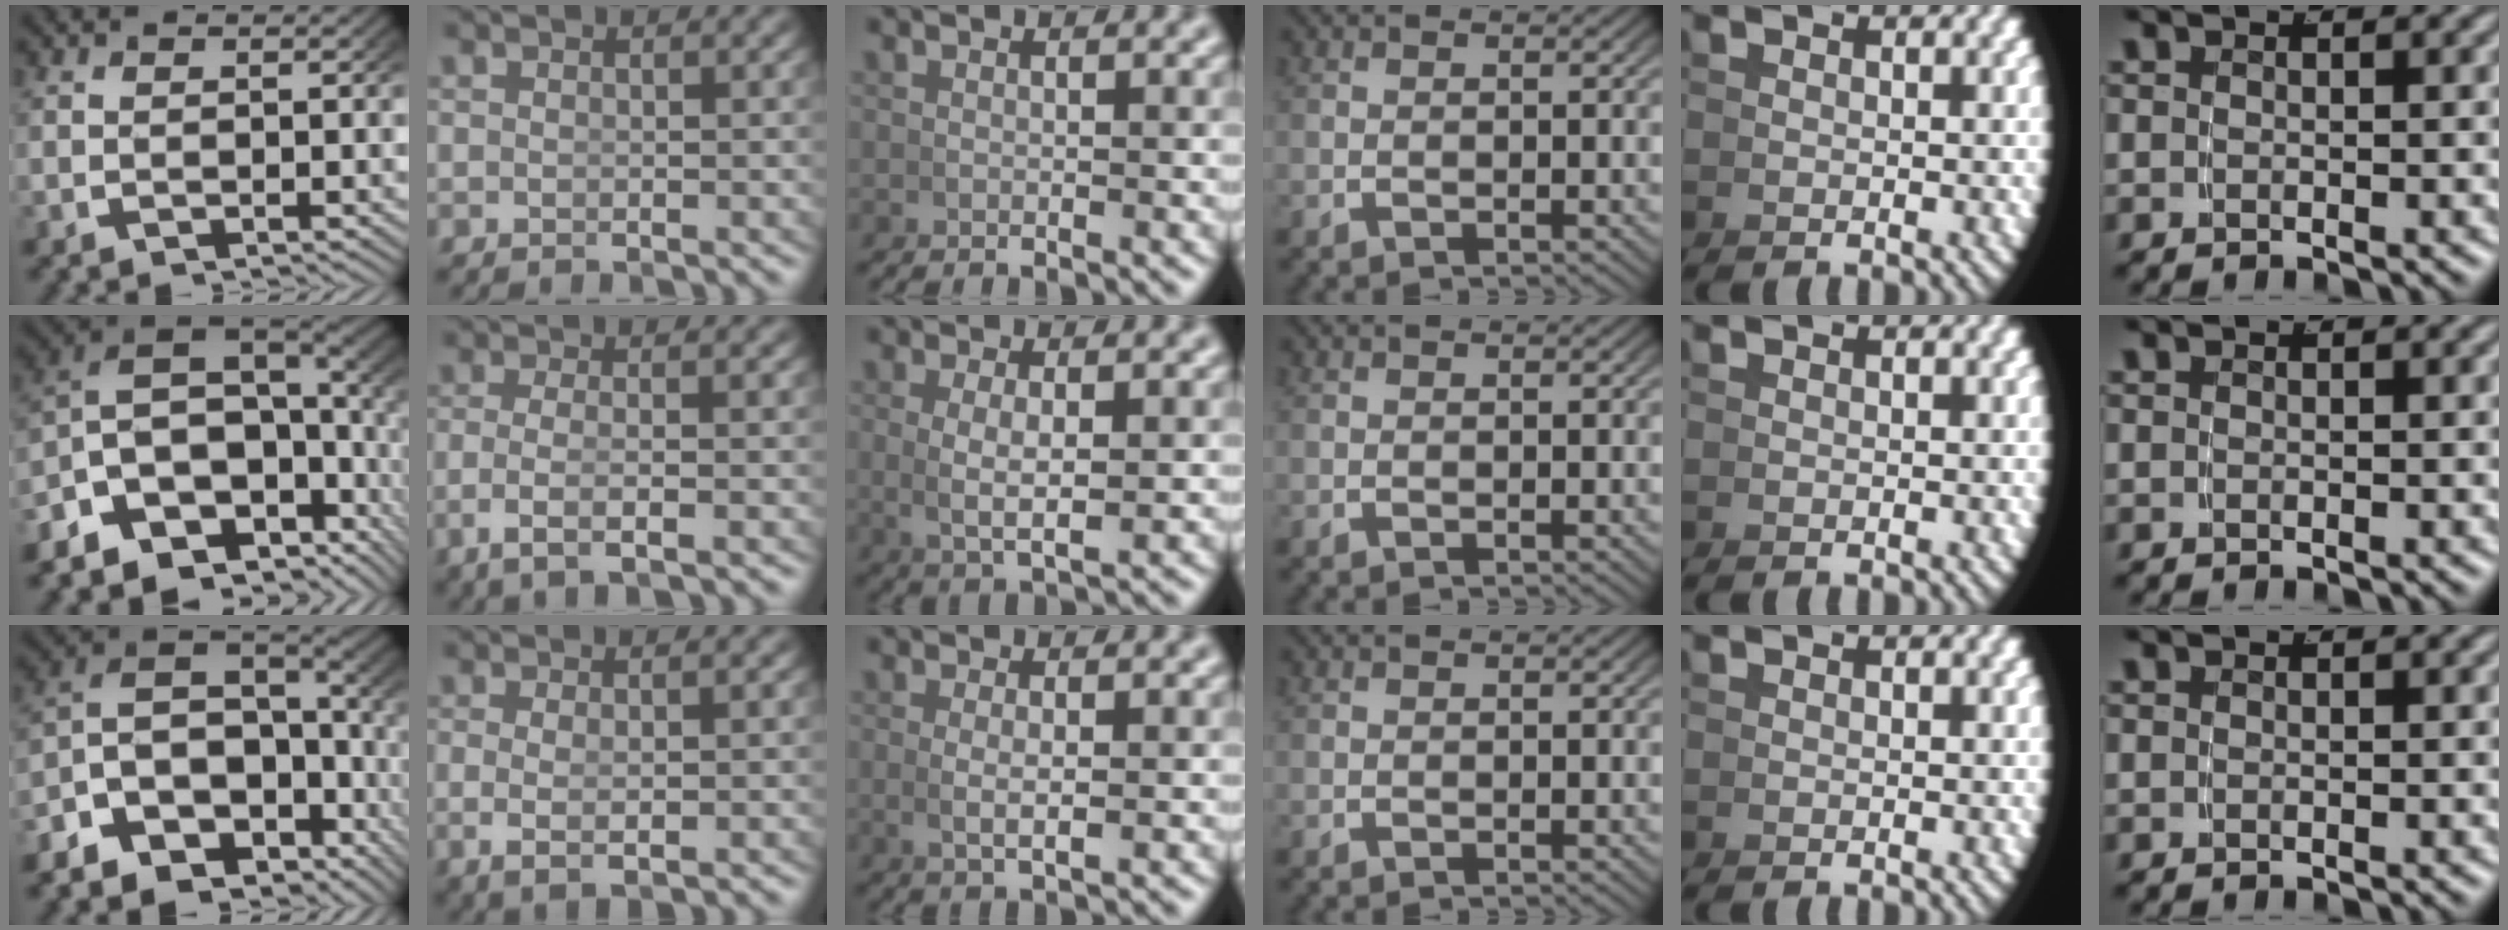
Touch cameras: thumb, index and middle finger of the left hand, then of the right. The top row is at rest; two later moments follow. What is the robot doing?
{"motion": "lift_and_place", "object": "hoodie"}